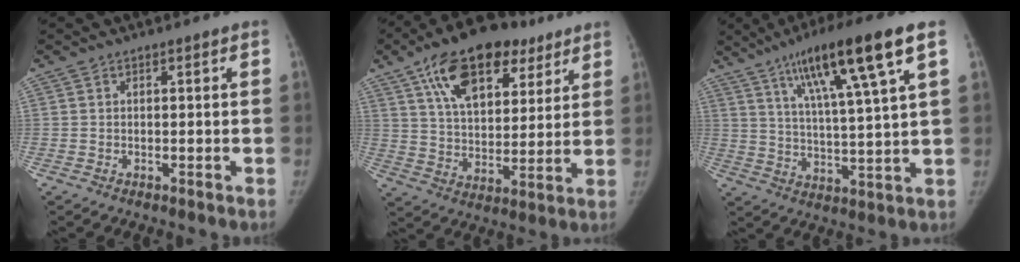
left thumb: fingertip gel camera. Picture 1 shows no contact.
{"total": 21.4, "force": [11.6, 11.5, 13.7], "torque": [-0.189, -0.016, 0.194]}
{"total": 17.4, "force": [8.8, 1.5, 14.9], "torque": [-0.247, -0.020, 0.147]}